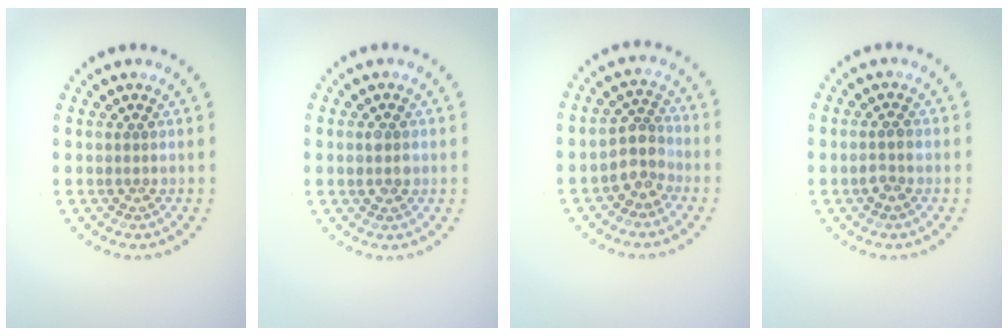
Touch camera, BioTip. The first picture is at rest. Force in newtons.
{"total": 1.4, "press": 1.4, "slide": 0.2}
{"total": 2.6, "press": 2.2, "slide": 1.4}
{"total": 1.5, "press": 1.5, "slide": 0.2}